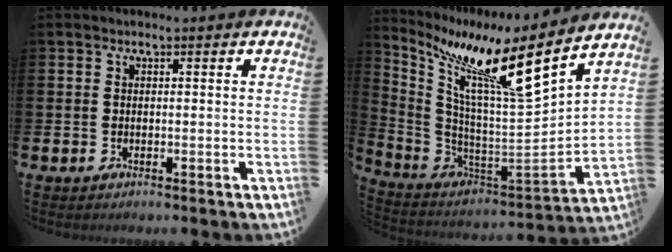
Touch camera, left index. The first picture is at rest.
{"total": 12.5, "force": [8.4, 1.3, 9.1], "torque": [-0.199, -0.055, 0.125]}